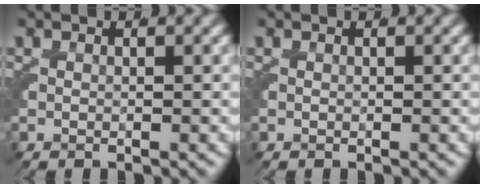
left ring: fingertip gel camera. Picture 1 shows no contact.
{"total": 0.0}